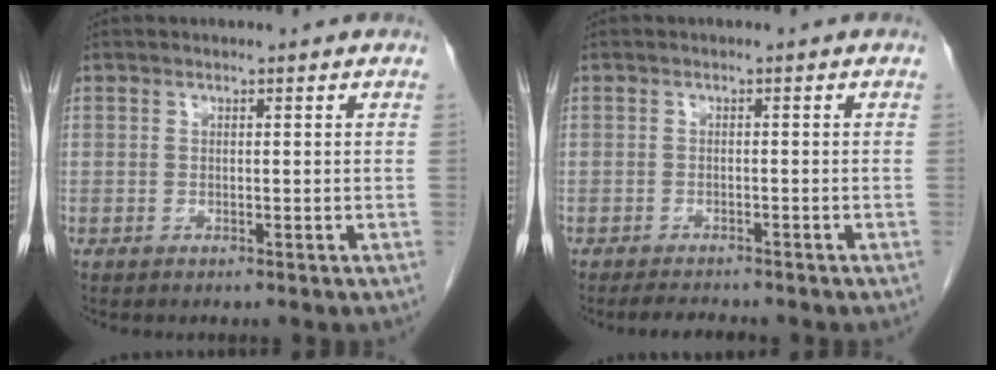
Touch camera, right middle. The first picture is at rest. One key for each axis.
{"total": 2.9, "fx": -2.7, "fy": 0.6, "fz": 0.9, "tx": -0.017, "ty": -0.009, "tz": -0.042}